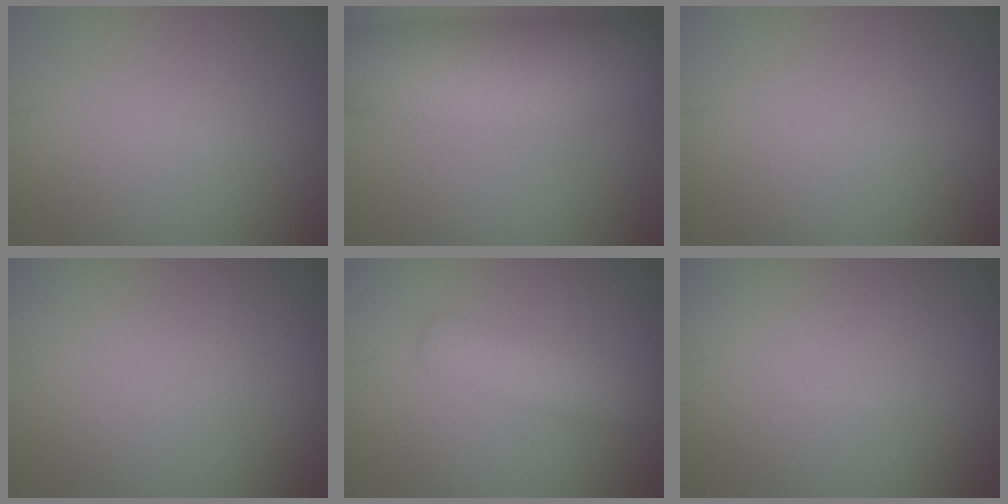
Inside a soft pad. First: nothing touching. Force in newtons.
{"total": 10.6, "press": 10.6, "slide": 0.8}
{"total": 0.0}
{"total": 0.0}
{"total": 2.6, "press": 2.6, "slide": 0.0}
{"total": 0.0}